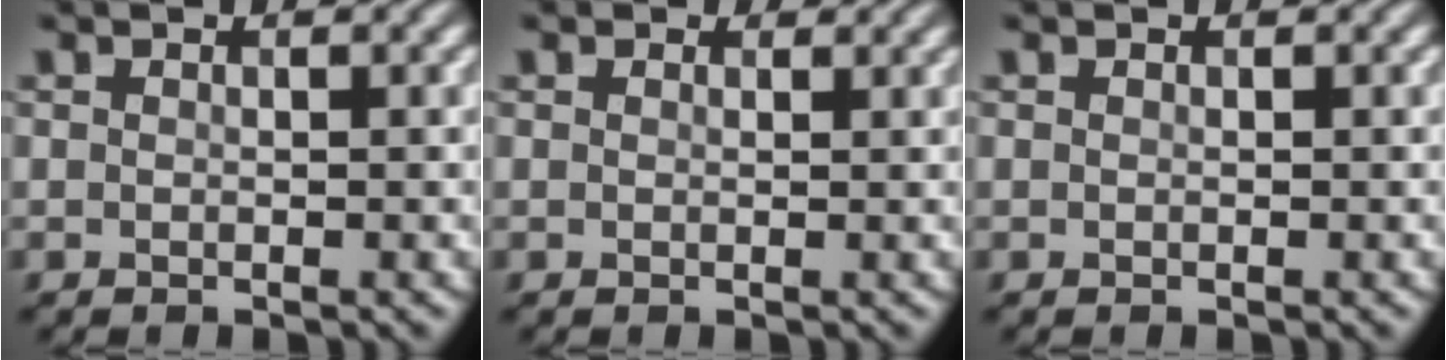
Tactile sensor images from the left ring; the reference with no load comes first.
{"total": 0.9, "force": [0.7, 0.4, 0.2], "torque": [-0.006, -0.006, 0.005]}
{"total": 0.0}